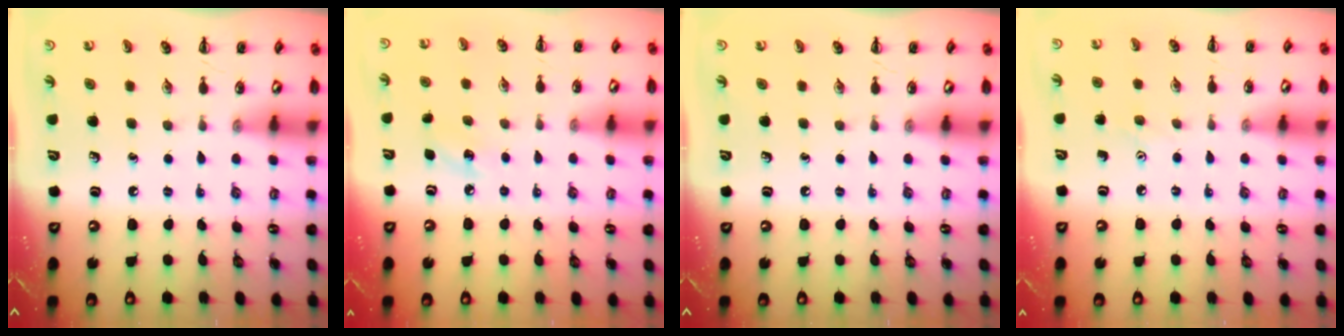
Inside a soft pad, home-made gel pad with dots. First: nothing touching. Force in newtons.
{"total": 5.6, "press": 5.4, "slide": 1.6}
{"total": 0.0}
{"total": 3.9, "press": 3.8, "slide": 0.9}